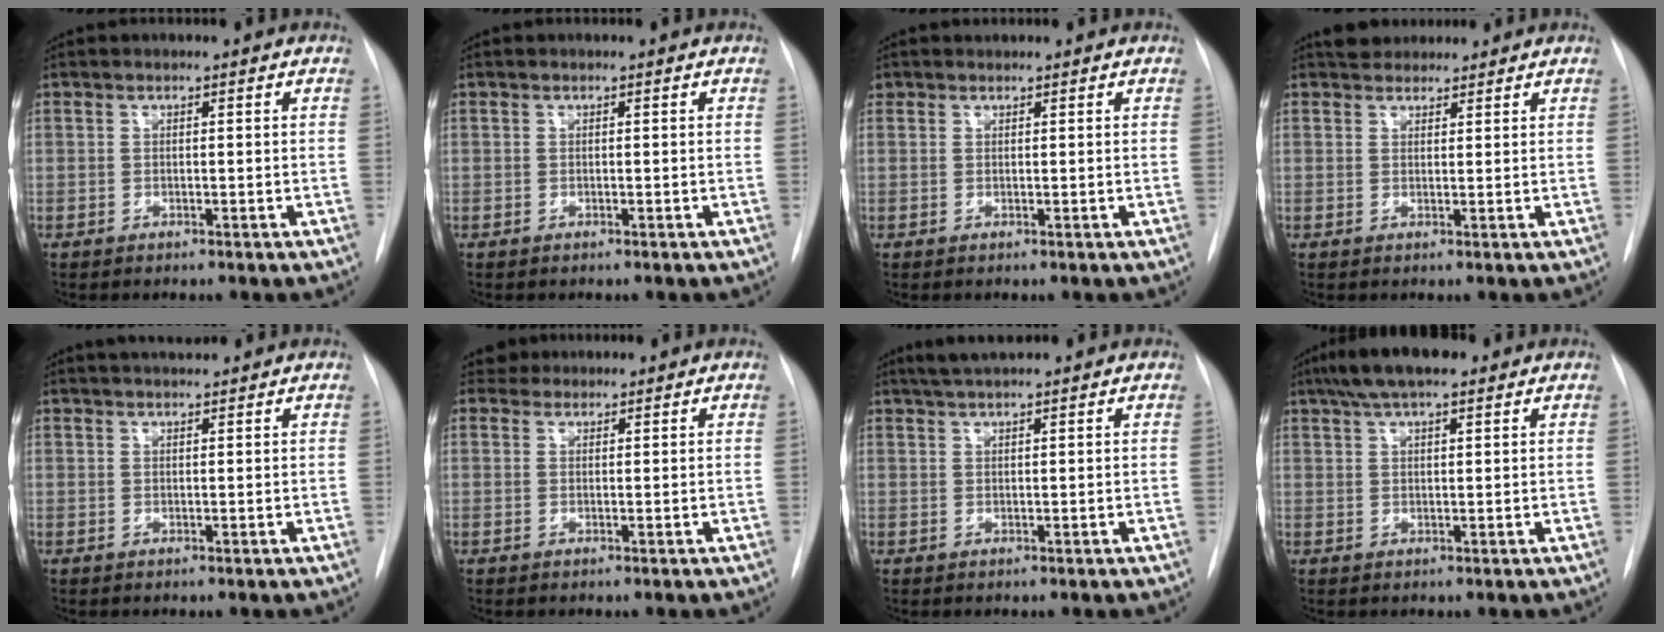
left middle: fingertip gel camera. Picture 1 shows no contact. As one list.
[{"total": 0.0}, {"total": 1.0, "force": [0.7, 0.6, -0.1], "torque": [0.004, 0.011, 0.012]}, {"total": 4.3, "force": [3.8, 1.7, 1.0], "torque": [-0.008, 0.023, 0.060]}, {"total": 2.9, "force": [2.7, 0.3, 1.1], "torque": [-0.016, 0.019, 0.043]}, {"total": 1.9, "force": [1.6, 0.8, -0.5], "torque": [0.008, 0.008, 0.024]}, {"total": 3.8, "force": [3.3, 0.1, 1.9], "torque": [-0.034, 0.020, 0.059]}, {"total": 7.6, "force": [5.6, 1.9, 4.8], "torque": [-0.087, 0.026, 0.094]}]